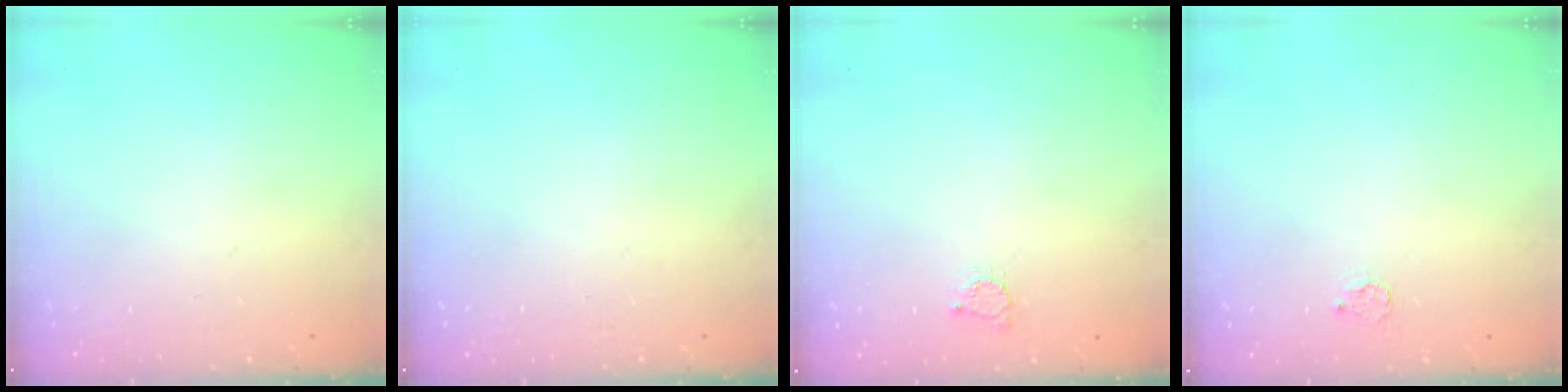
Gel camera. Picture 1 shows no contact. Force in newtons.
{"total": 0.0}
{"total": 2.2, "press": 2.2, "slide": 0.3}
{"total": 3.5, "press": 3.5, "slide": 0.3}